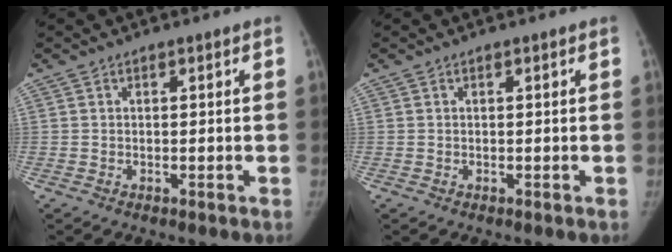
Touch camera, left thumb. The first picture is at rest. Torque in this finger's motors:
{"motor_torque": [0.04, -0.05, 0.06, -0.71, 0.00]}